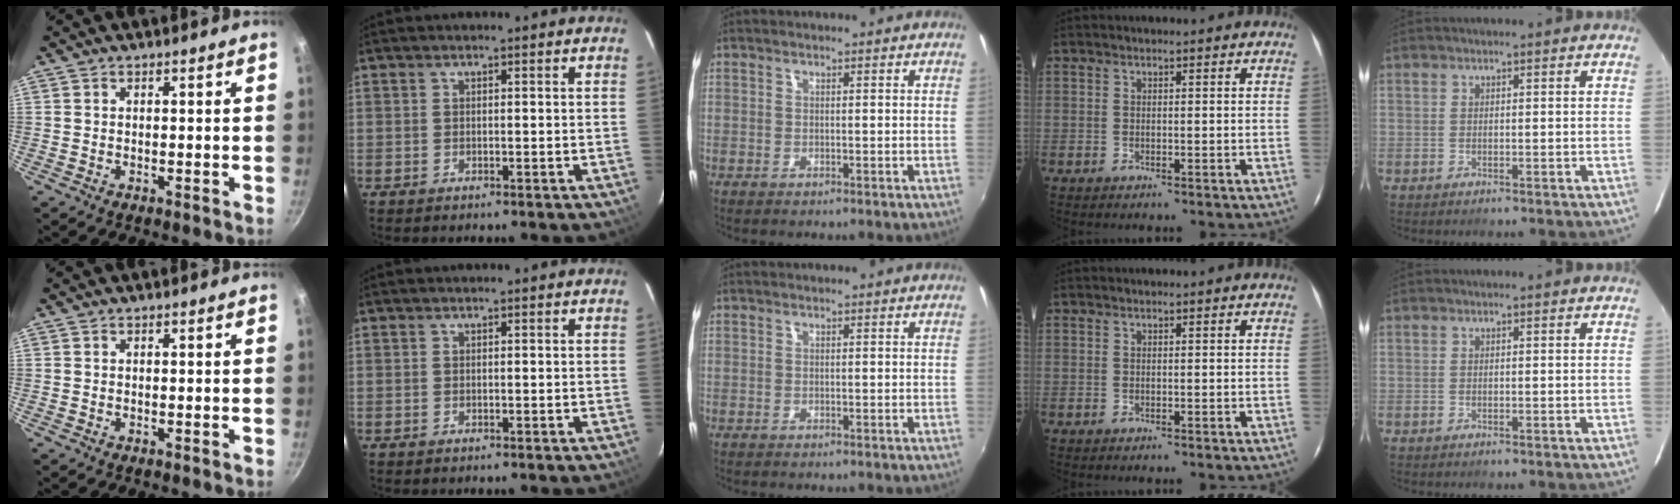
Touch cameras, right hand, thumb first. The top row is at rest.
{}